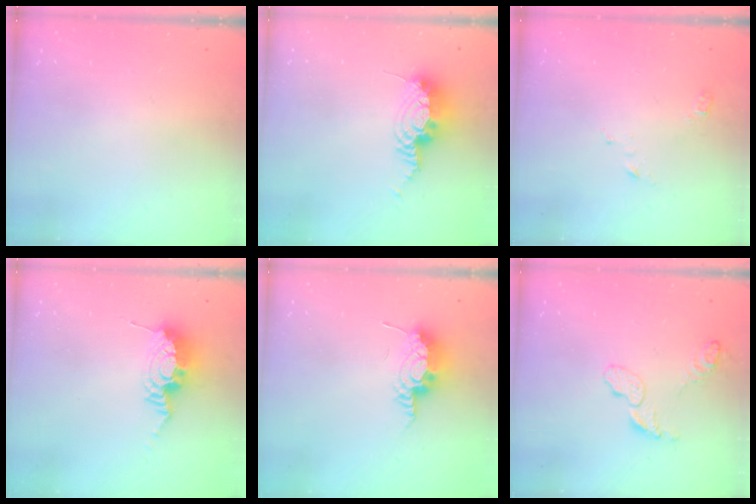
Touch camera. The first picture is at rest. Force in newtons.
{"total": 9.1, "press": 9.0, "slide": 1.0}
{"total": 3.2, "press": 3.2, "slide": 0.3}
{"total": 9.4, "press": 9.4, "slide": 0.9}
{"total": 14.0, "press": 10.7, "slide": 9.0}
{"total": 8.1, "press": 8.0, "slide": 0.5}